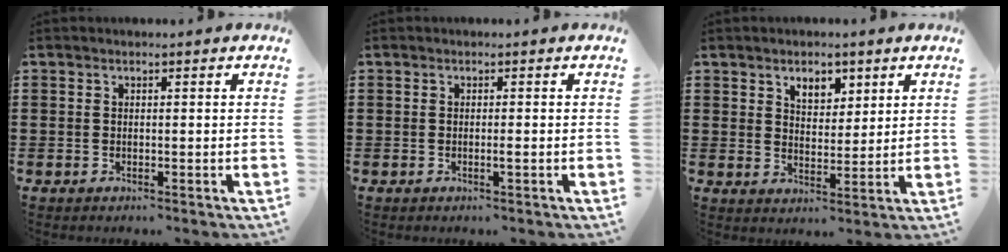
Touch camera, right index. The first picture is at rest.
{"total": 0.7, "force": [-0.2, 0.0, 0.7], "torque": [-0.011, -0.003, -0.004]}
{"total": 4.3, "force": [2.9, 2.5, 1.9], "torque": [-0.032, 0.005, 0.051]}